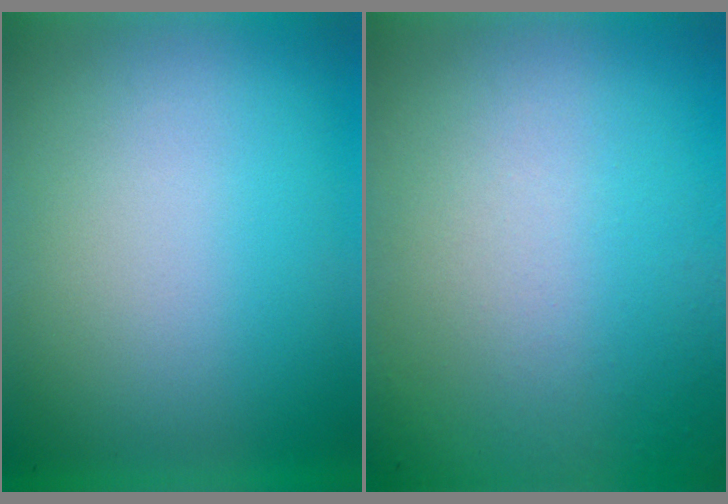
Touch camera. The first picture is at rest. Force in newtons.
{"total": 5.9}